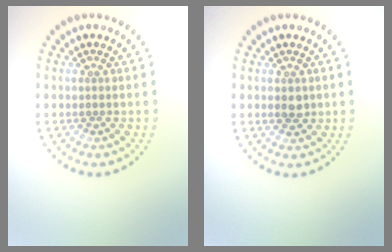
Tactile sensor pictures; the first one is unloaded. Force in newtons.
{"total": 1.2, "press": 1.2, "slide": 0.2}